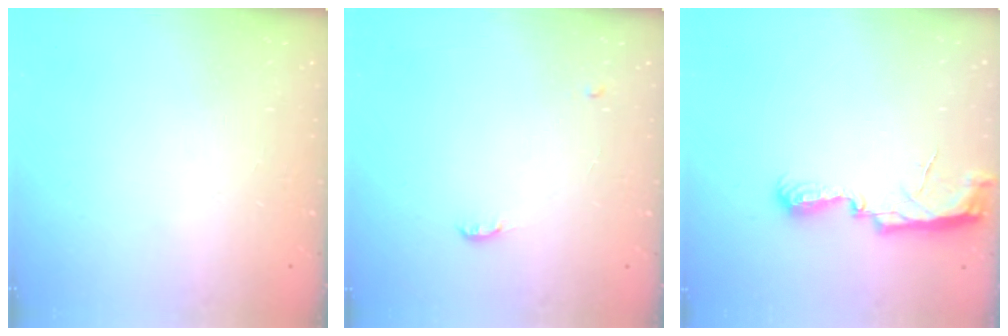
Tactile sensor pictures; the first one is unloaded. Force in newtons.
{"total": 7.8, "press": 4.4, "slide": 6.4}
{"total": 7.3, "press": 7.3, "slide": 0.5}